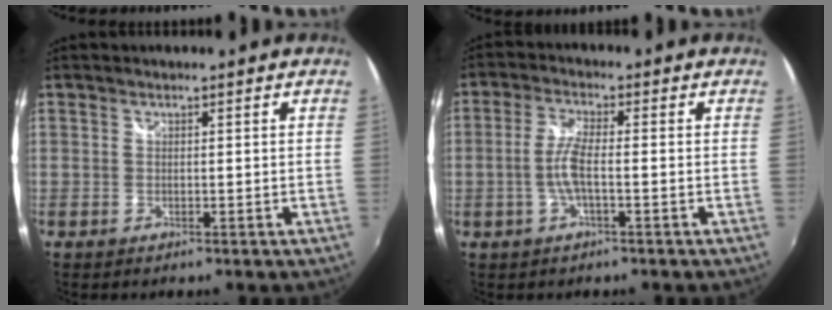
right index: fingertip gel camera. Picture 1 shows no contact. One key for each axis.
{"total": 5.1, "fx": -1.2, "fy": 0.9, "fz": 4.9, "tx": -0.105, "ty": 0.002, "tz": -0.024}